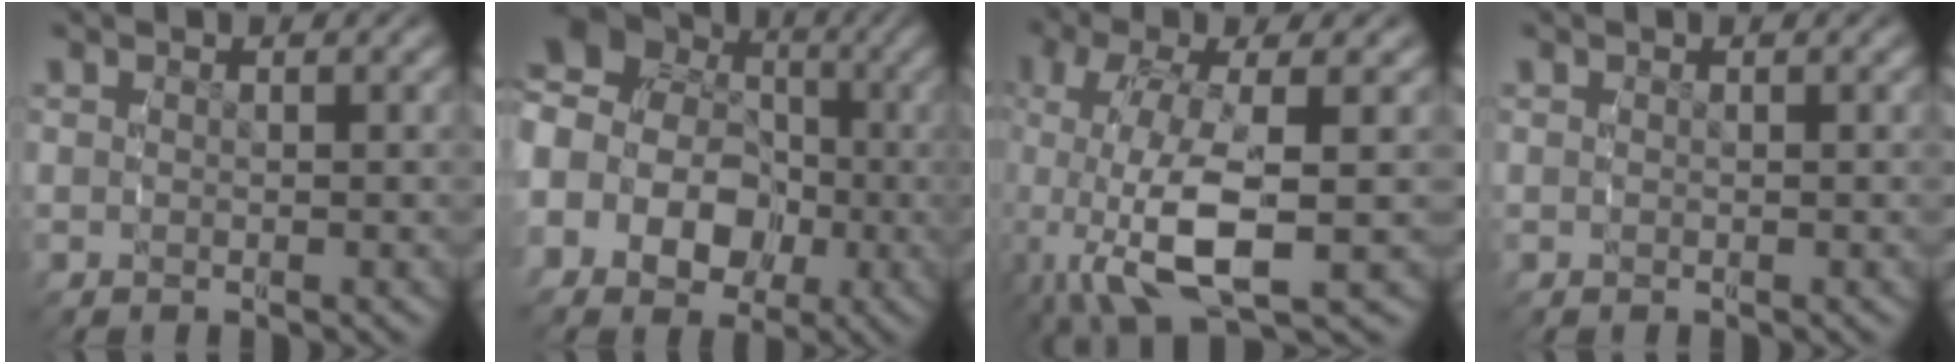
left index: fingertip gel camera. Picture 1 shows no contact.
{"total": 13.2, "force": [0.2, 11.3, 6.9], "torque": [-0.136, -0.018, -0.001]}
{"total": 8.7, "force": [-1.4, 4.5, 7.3], "torque": [-0.183, -0.045, 0.010]}
{"total": 0.0}